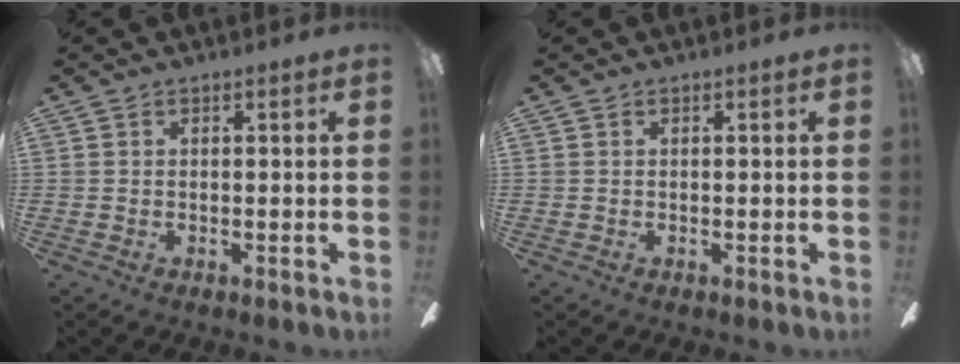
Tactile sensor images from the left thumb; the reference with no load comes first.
{"total": 0.0}